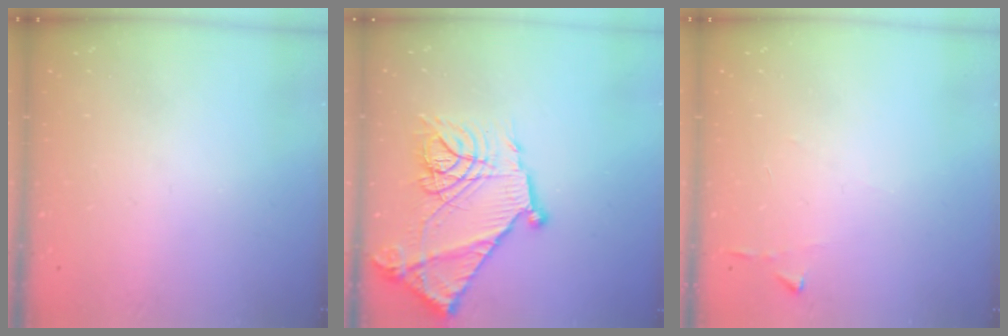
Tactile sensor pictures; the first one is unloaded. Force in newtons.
{"total": 21.3, "press": 21.2, "slide": 1.6}
{"total": 2.9, "press": 2.9, "slide": 0.3}